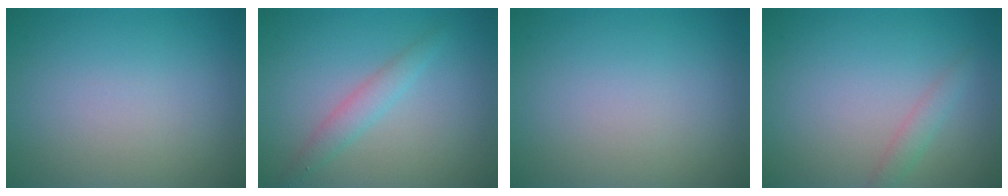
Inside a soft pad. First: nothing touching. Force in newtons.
{"total": 1.9, "press": 1.9, "slide": 0.1}
{"total": 0.0}
{"total": 1.3, "press": 1.3, "slide": 0.1}